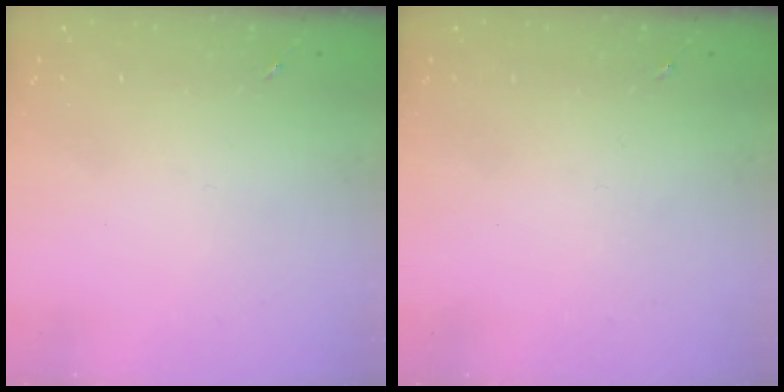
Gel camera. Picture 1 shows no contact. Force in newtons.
{"total": 0.0}